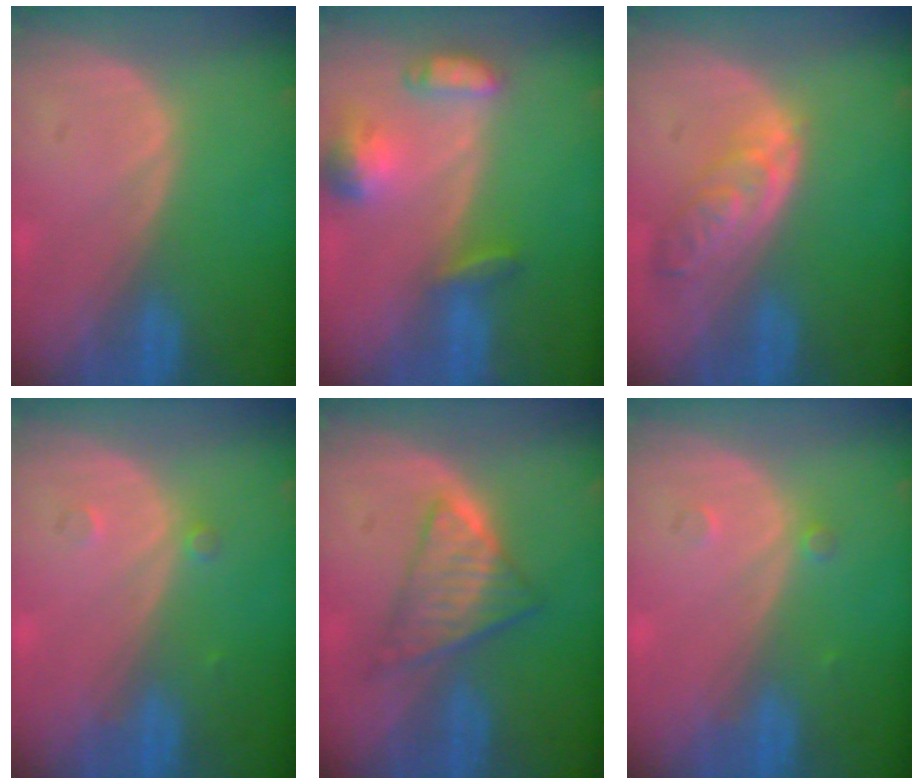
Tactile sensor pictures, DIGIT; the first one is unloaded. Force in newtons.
{"total": 6.5, "press": 6.3, "slide": 1.8}
{"total": 5.9, "press": 5.4, "slide": 2.5}
{"total": 1.3, "press": 1.3, "slide": 0.1}
{"total": 6.3, "press": 5.7, "slide": 2.7}
{"total": 1.3, "press": 1.3, "slide": 0.1}